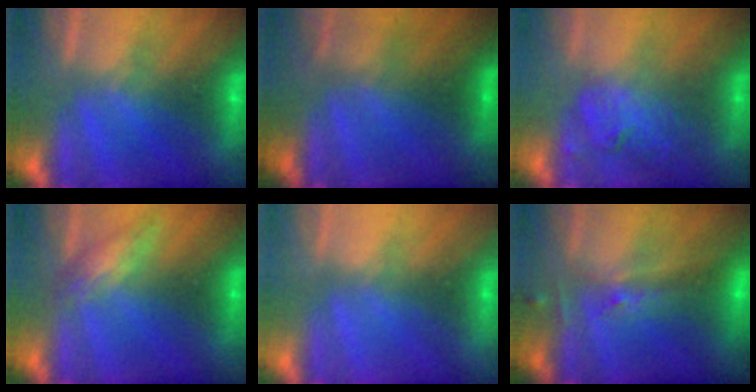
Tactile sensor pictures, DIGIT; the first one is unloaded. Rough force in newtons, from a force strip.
{"total": 2.4}
{"total": 2.3}
{"total": 2.8}
{"total": 2.1}
{"total": 2.4}